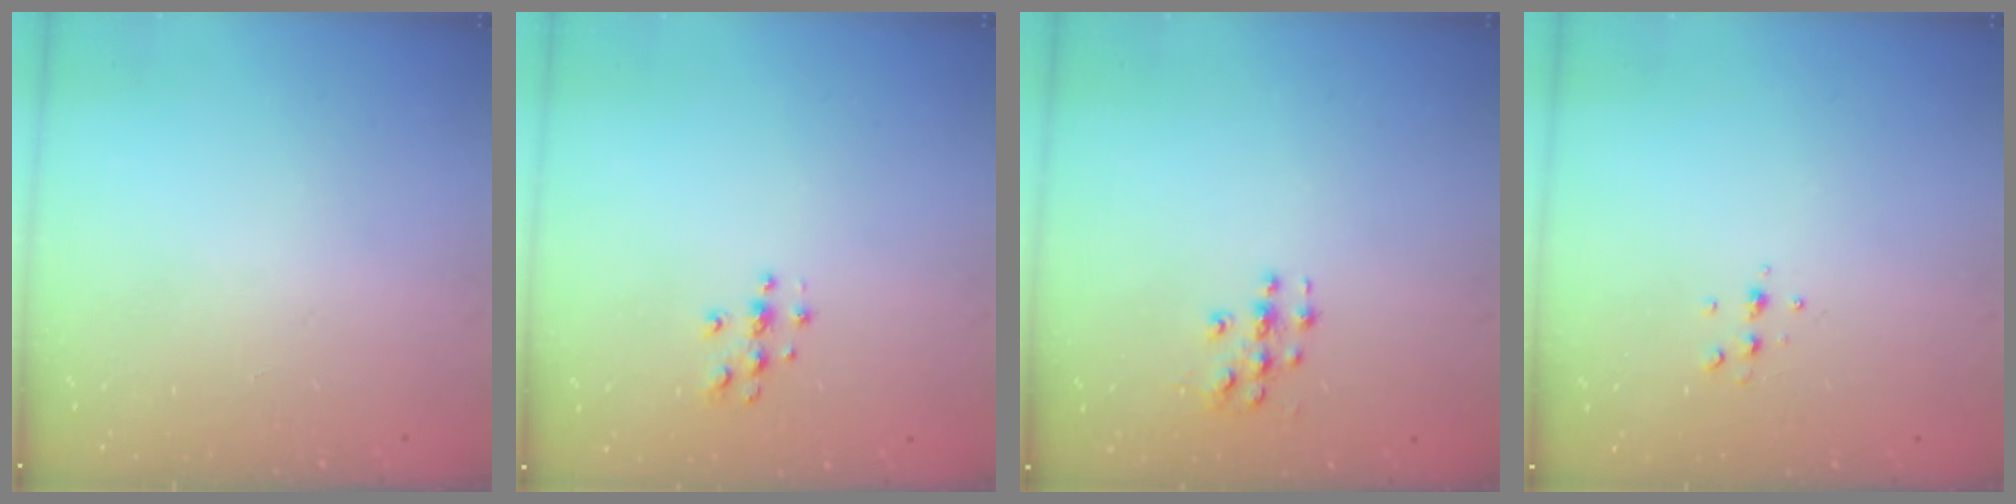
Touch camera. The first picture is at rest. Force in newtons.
{"total": 3.9, "press": 3.8, "slide": 0.4}
{"total": 4.2, "press": 4.2, "slide": 0.1}
{"total": 4.7, "press": 4.6, "slide": 1.0}